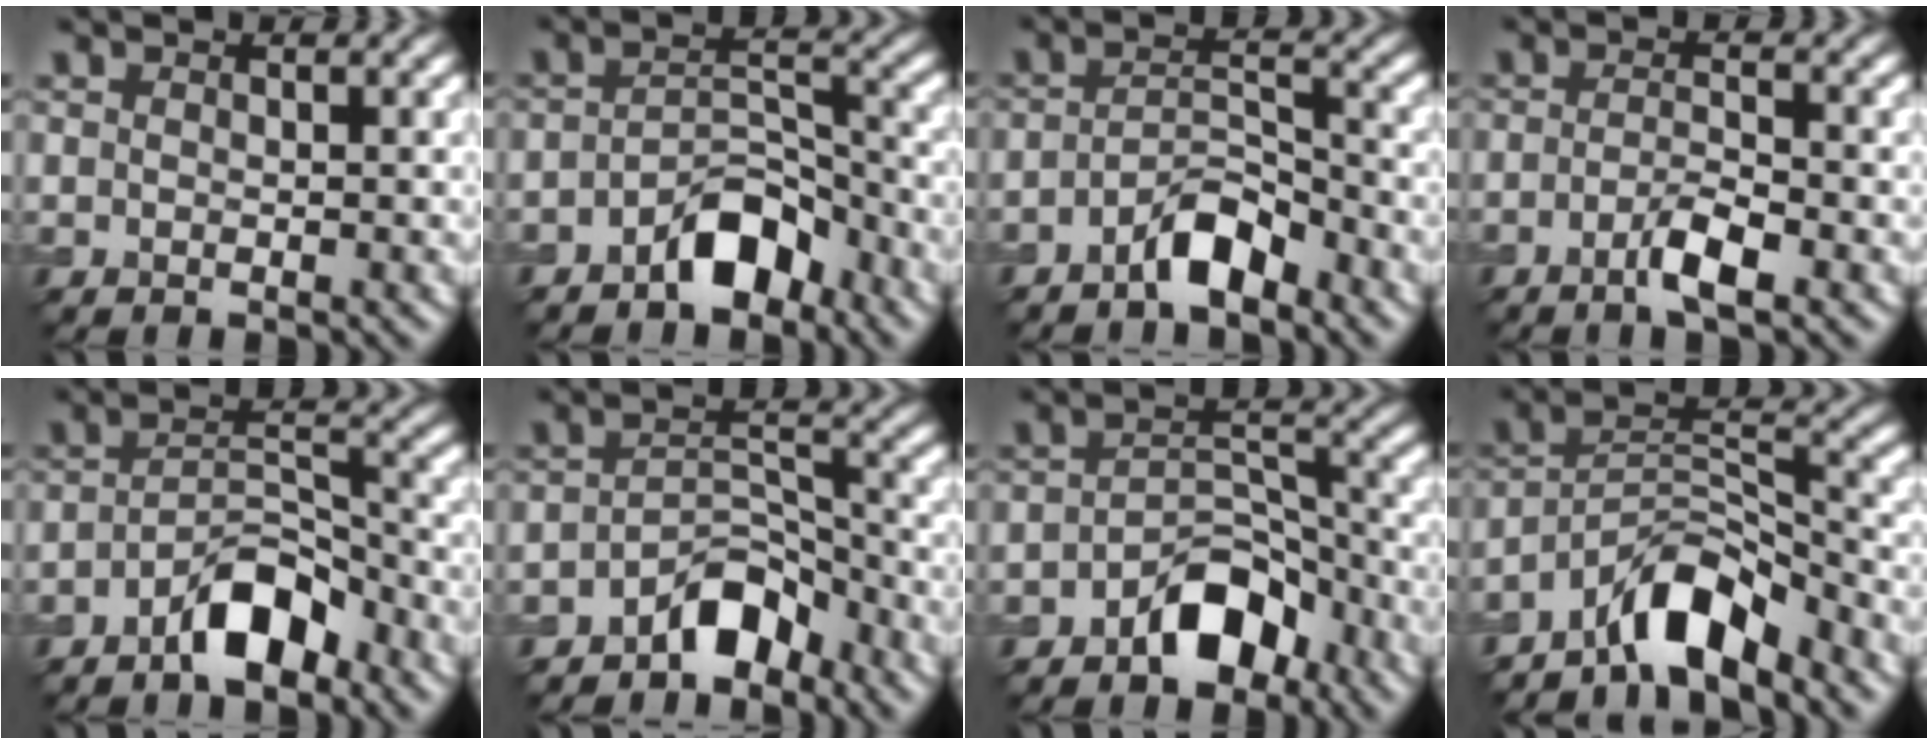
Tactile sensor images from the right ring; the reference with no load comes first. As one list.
[{"total": 4.4, "force": [-3.0, 2.0, 2.6], "torque": [-0.037, 0.015, -0.052]}, {"total": 3.6, "force": [-2.6, 1.0, 2.2], "torque": [-0.039, 0.012, -0.051]}, {"total": 2.7, "force": [-1.4, 0.5, 2.3], "torque": [-0.043, 0.006, -0.031]}, {"total": 4.8, "force": [-3.1, 1.8, 3.2], "torque": [-0.052, 0.013, -0.057]}, {"total": 4.4, "force": [-3.3, 2.0, 2.0], "torque": [-0.024, 0.012, -0.063]}, {"total": 5.1, "force": [-3.2, 2.8, 2.8], "torque": [-0.037, 0.010, -0.059]}, {"total": 6.3, "force": [-5.0, 1.9, 3.4], "torque": [-0.051, 0.009, -0.097]}]